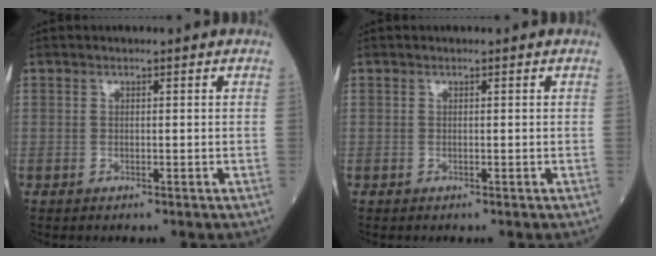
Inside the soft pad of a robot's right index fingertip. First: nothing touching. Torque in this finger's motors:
{"motor_torque": [0.00, 0.00, 0.00, -0.01]}